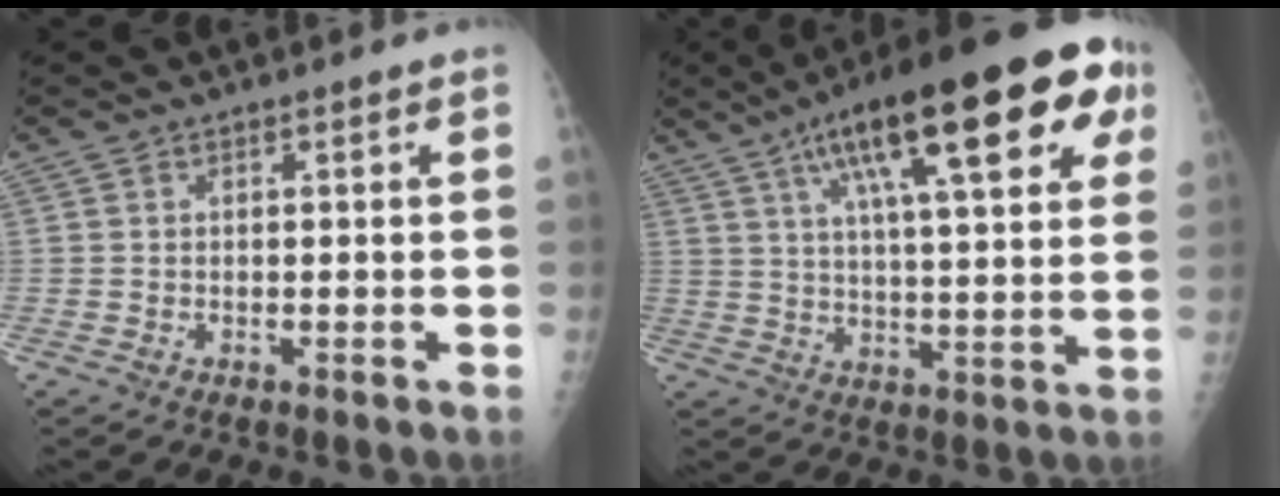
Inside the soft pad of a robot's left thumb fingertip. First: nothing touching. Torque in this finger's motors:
{"motor_torque": [1.14, 0.93, 1.91, -0.86, 0.27]}